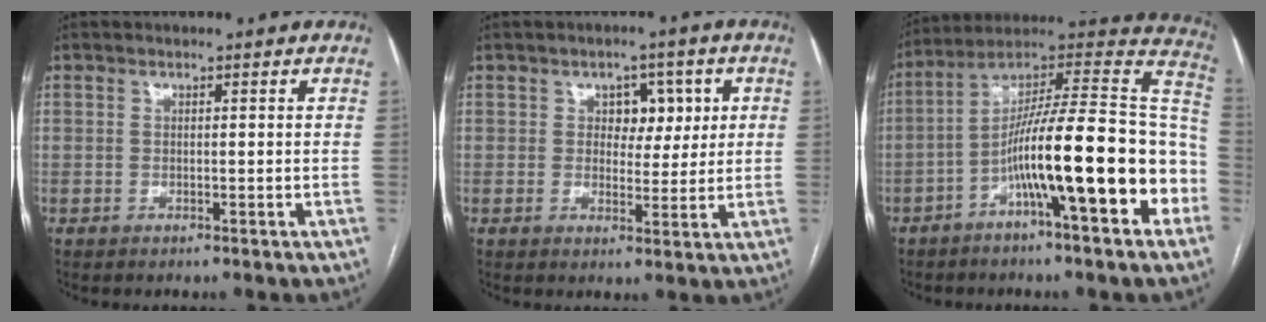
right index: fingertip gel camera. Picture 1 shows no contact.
{"total": 5.4, "force": [1.5, 3.7, 3.7], "torque": [-0.038, 0.014, 0.024]}
{"total": 22.4, "force": [-6.4, 2.6, 21.3], "torque": [-0.269, 0.032, -0.100]}